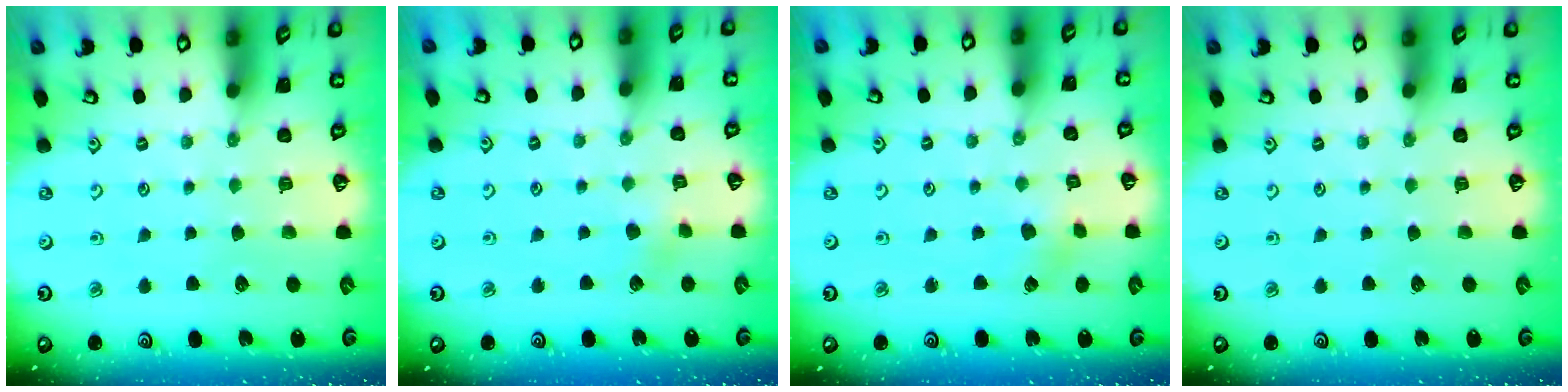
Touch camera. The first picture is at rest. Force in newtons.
{"total": 3.9, "press": 3.7, "slide": 0.9}
{"total": 2.5, "press": 2.4, "slide": 0.7}
{"total": 0.0}